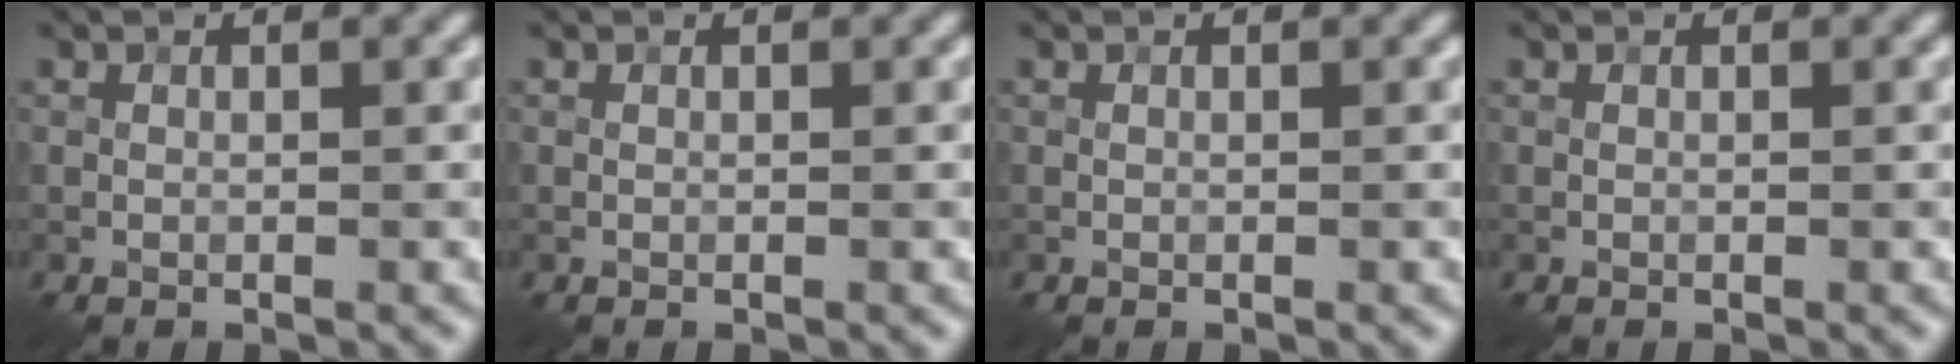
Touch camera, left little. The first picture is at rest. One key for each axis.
{"total": 0.0}
{"total": 0.0}
{"total": 0.0}